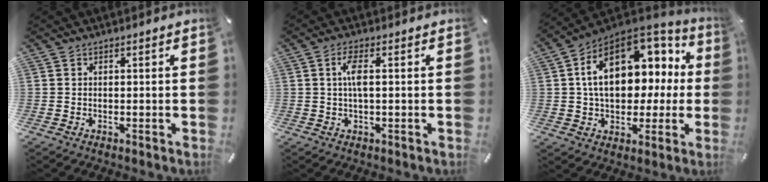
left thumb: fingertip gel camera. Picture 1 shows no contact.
{"total": 4.3, "force": [0.5, 1.0, 4.1], "torque": [-0.088, -0.002, 0.003]}
{"total": 19.2, "force": [4.7, 13.0, 13.3], "torque": [-0.209, -0.016, 0.086]}